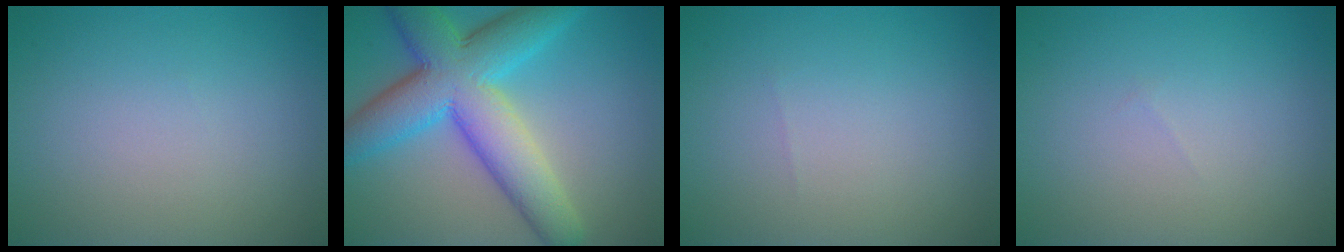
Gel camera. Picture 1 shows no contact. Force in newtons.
{"total": 10.5, "press": 10.5, "slide": 0.3}
{"total": 0.0}
{"total": 0.0}